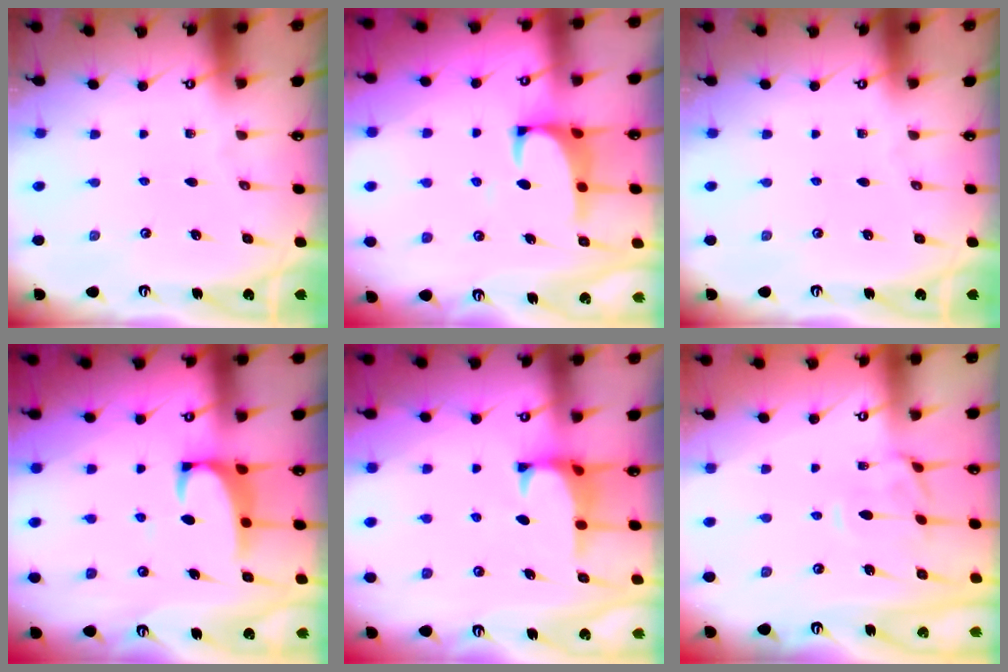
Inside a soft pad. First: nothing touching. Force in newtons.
{"total": 1.6, "press": 1.3, "slide": 0.9}
{"total": 0.0}
{"total": 2.2, "press": 2.0, "slide": 0.7}
{"total": 0.9, "press": 0.5, "slide": 0.8}
{"total": 1.6, "press": 1.4, "slide": 0.8}